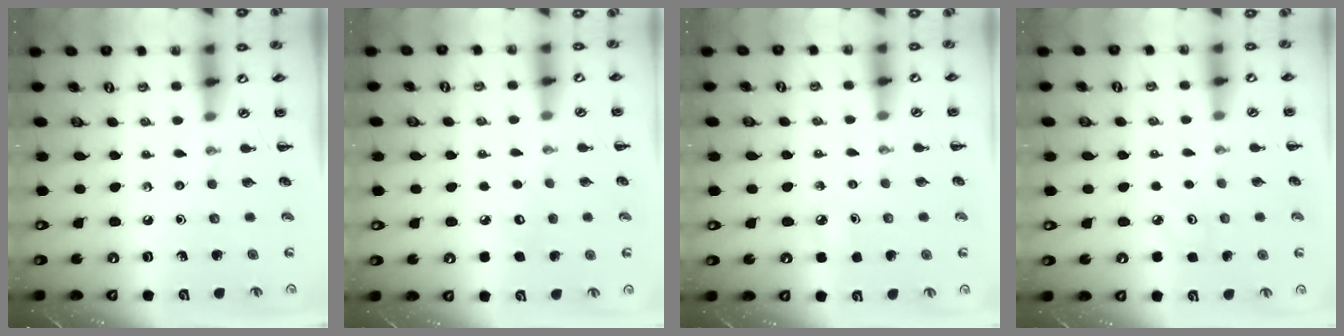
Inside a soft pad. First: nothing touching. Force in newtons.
{"total": 5.6, "press": 5.4, "slide": 1.4}
{"total": 4.7, "press": 4.5, "slide": 1.4}
{"total": 4.8, "press": 4.6, "slide": 1.3}